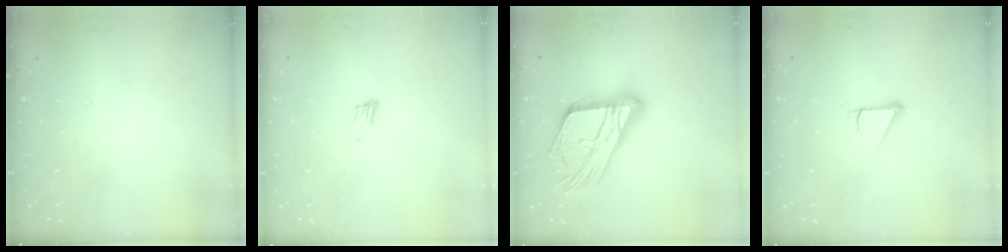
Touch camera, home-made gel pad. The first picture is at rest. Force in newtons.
{"total": 4.8, "press": 4.7, "slide": 1.0}
{"total": 21.6, "press": 21.5, "slide": 1.9}
{"total": 2.7, "press": 2.7, "slide": 0.3}